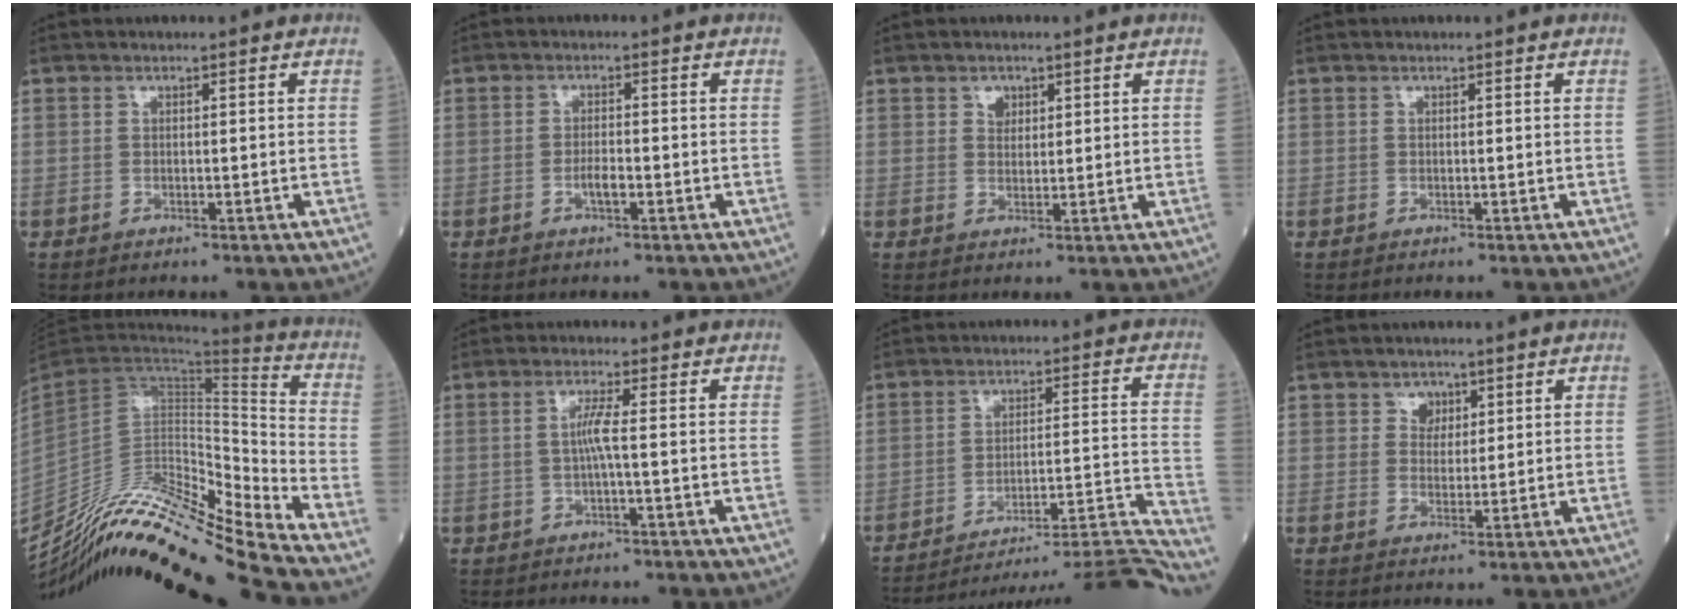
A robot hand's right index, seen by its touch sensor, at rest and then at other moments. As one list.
[{"total": 2.3, "force": [-0.9, 0.5, 2.0], "torque": [-0.036, 0.002, -0.016]}, {"total": 2.0, "force": [1.0, 1.5, 0.7], "torque": [-0.007, 0.000, 0.016]}, {"total": 0.0}, {"total": 25.1, "force": [-22.2, -0.5, 11.9], "torque": [-0.224, -0.022, -0.375]}, {"total": 2.7, "force": [-0.2, -0.3, 2.6], "torque": [-0.051, 0.001, -0.005]}, {"total": 20.9, "force": [-19.8, -2.6, 6.4], "torque": [-0.041, 0.011, -0.268]}, {"total": 2.6, "force": [1.4, 2.1, 0.7], "torque": [-0.005, 0.001, 0.020]}]